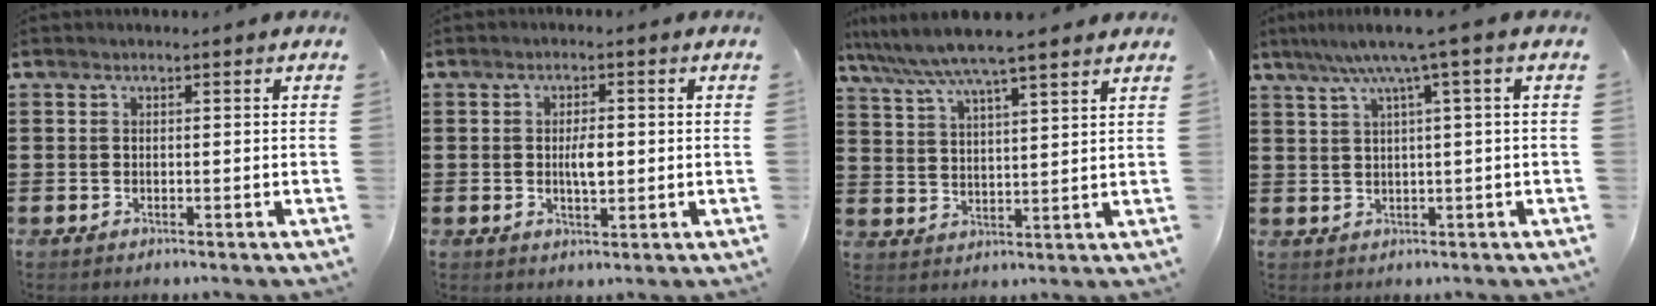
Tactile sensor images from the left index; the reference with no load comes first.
{"total": 3.5, "force": [0.0, 1.4, 3.2], "torque": [-0.054, -0.001, -0.003]}
{"total": 6.5, "force": [5.6, 0.1, 3.2], "torque": [-0.084, -0.023, 0.095]}
{"total": 5.2, "force": [2.2, -0.5, 4.7], "torque": [-0.096, -0.004, 0.033]}